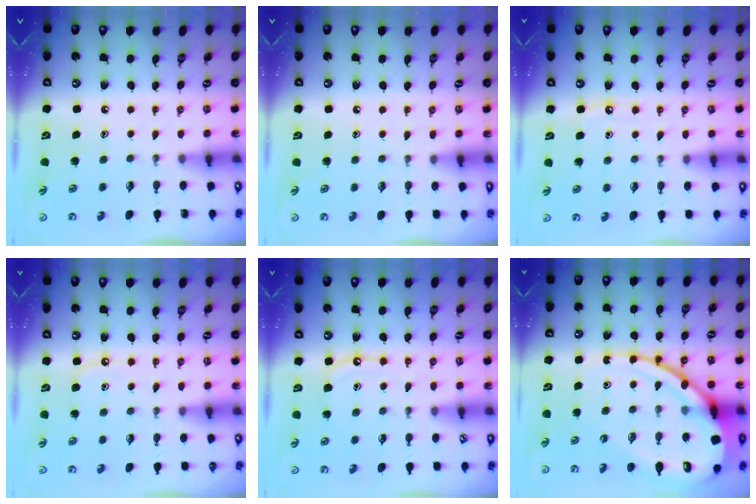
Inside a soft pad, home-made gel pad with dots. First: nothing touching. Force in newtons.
{"total": 2.9, "press": 2.9, "slide": 0.5}
{"total": 5.5, "press": 5.5, "slide": 0.7}
{"total": 5.5, "press": 5.4, "slide": 0.7}
{"total": 7.0, "press": 7.0, "slide": 0.7}
{"total": 20.3, "press": 20.2, "slide": 2.2}